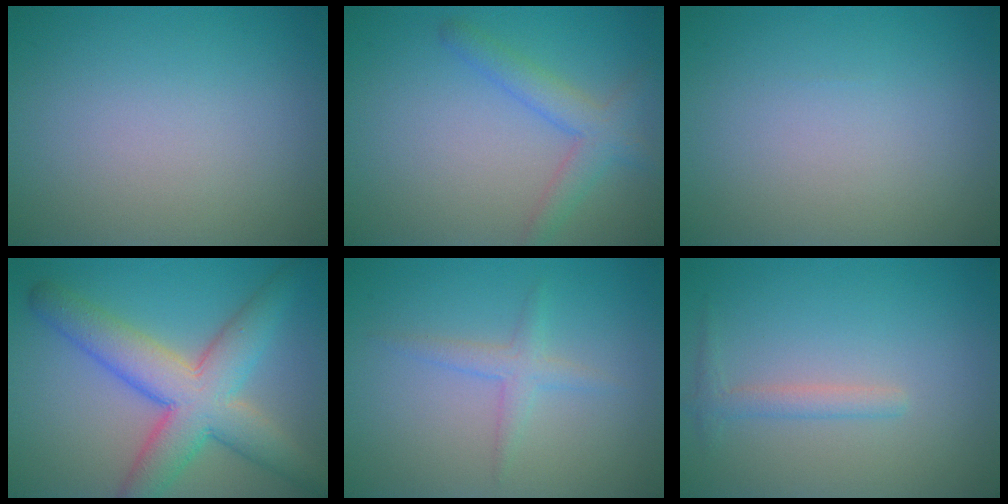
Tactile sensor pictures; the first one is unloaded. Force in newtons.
{"total": 3.0, "press": 3.0, "slide": 0.1}
{"total": 0.0}
{"total": 8.2, "press": 8.2, "slide": 0.2}
{"total": 1.8, "press": 1.8, "slide": 0.1}
{"total": 1.4, "press": 1.4, "slide": 0.1}